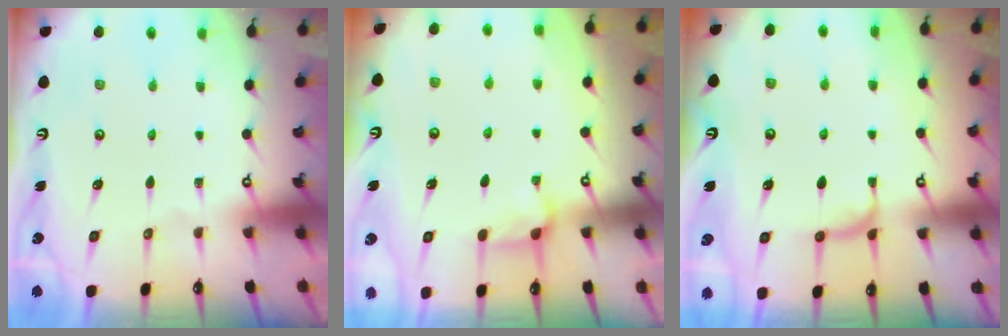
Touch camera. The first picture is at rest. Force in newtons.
{"total": 2.9, "press": 2.8, "slide": 0.6}
{"total": 0.8, "press": 0.4, "slide": 0.7}